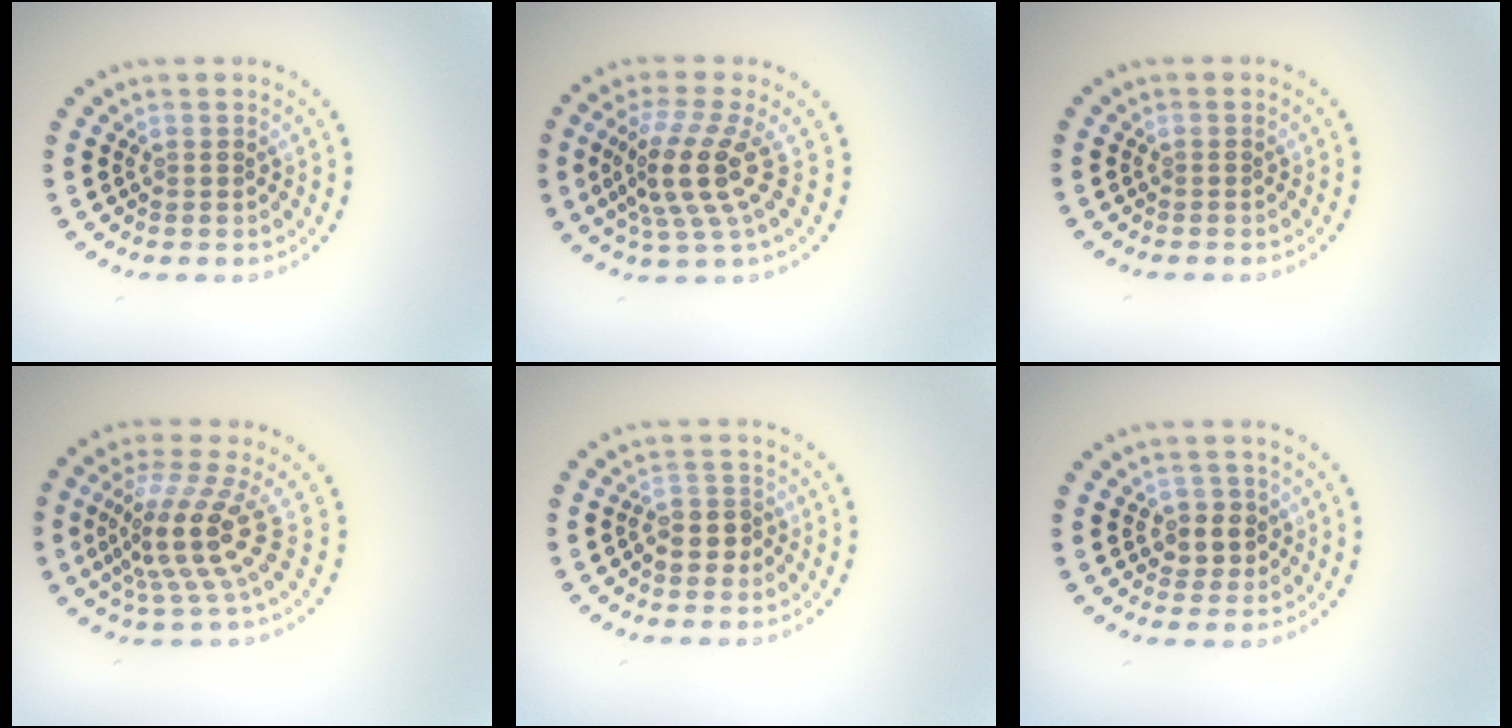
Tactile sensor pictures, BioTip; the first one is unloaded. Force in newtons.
{"total": 4.7, "press": 3.6, "slide": 3.1}
{"total": 0.0}
{"total": 5.0, "press": 3.5, "slide": 3.6}
{"total": 2.4, "press": 2.1, "slide": 1.1}
{"total": 2.2, "press": 2.0, "slide": 1.0}